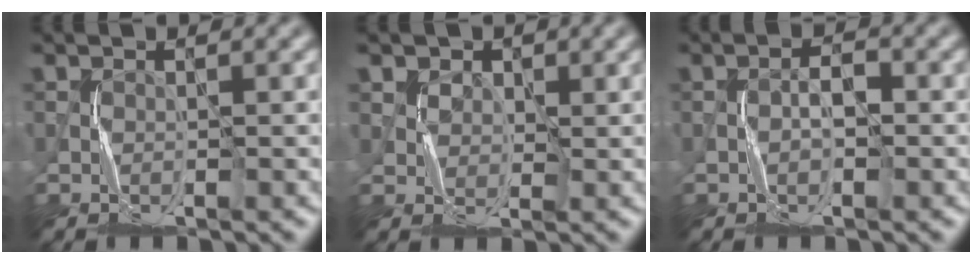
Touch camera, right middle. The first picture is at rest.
{"total": 2.9, "force": [1.7, 2.2, 1.0], "torque": [-0.042, -0.006, 0.038]}
{"total": 2.0, "force": [-0.4, 0.8, 1.8], "torque": [-0.024, 0.002, -0.010]}